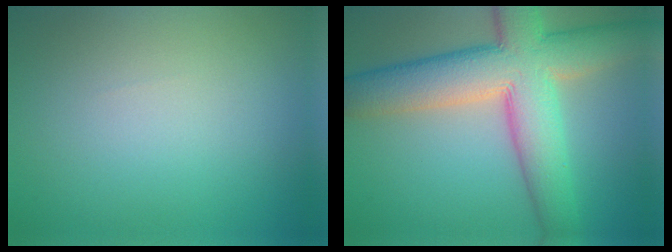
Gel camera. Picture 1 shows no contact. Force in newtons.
{"total": 10.9, "press": 10.9, "slide": 0.5}